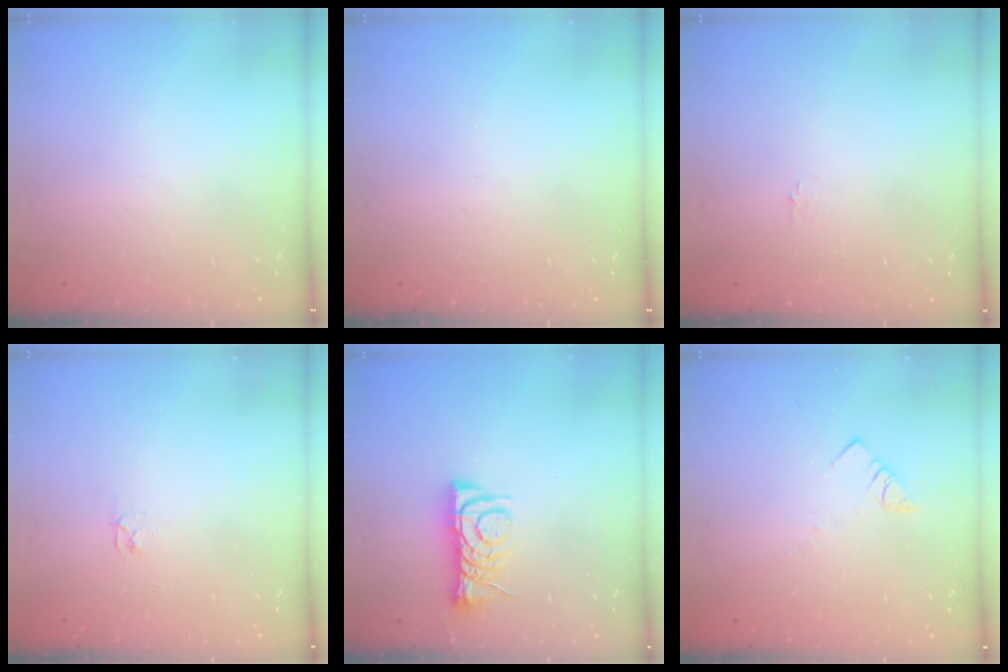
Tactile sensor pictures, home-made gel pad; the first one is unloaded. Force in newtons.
{"total": 0.0}
{"total": 0.8, "press": 0.8, "slide": 0.2}
{"total": 2.1, "press": 2.1, "slide": 0.3}
{"total": 8.5, "press": 8.5, "slide": 0.7}
{"total": 3.3, "press": 3.3, "slide": 0.3}